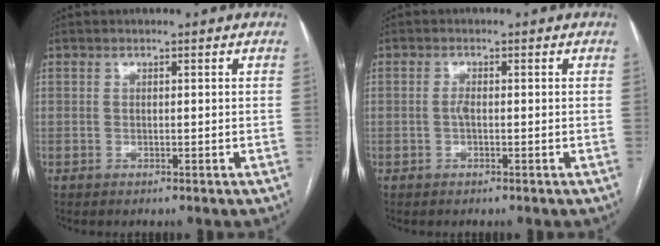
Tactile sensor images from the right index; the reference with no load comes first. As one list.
[{"total": 1.2, "force": [-0.2, 0.3, 1.1], "torque": [-0.025, 0.001, -0.005]}]